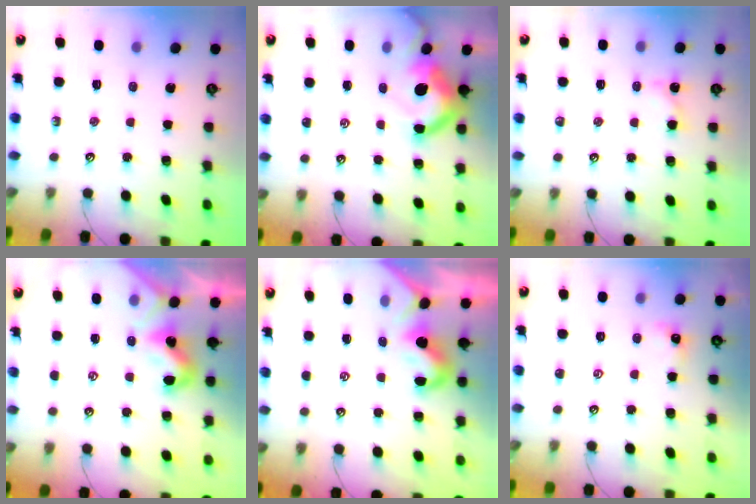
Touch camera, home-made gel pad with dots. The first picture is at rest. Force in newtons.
{"total": 10.8, "press": 10.6, "slide": 1.7}
{"total": 3.3, "press": 3.2, "slide": 0.4}
{"total": 2.0, "press": 2.0, "slide": 0.4}
{"total": 2.3, "press": 2.2, "slide": 0.7}
{"total": 2.5, "press": 2.4, "slide": 0.7}